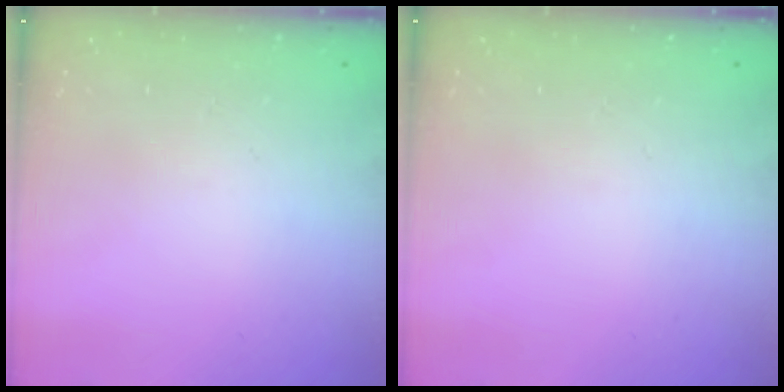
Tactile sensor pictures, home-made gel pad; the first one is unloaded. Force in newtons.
{"total": 0.0}